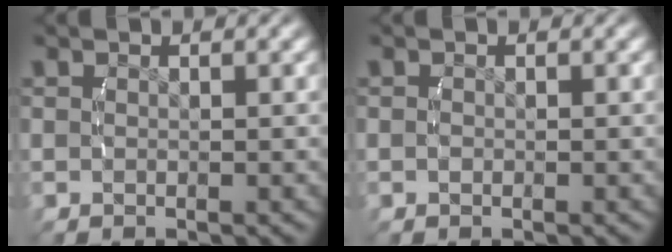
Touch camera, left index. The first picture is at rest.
{"total": 0.0}